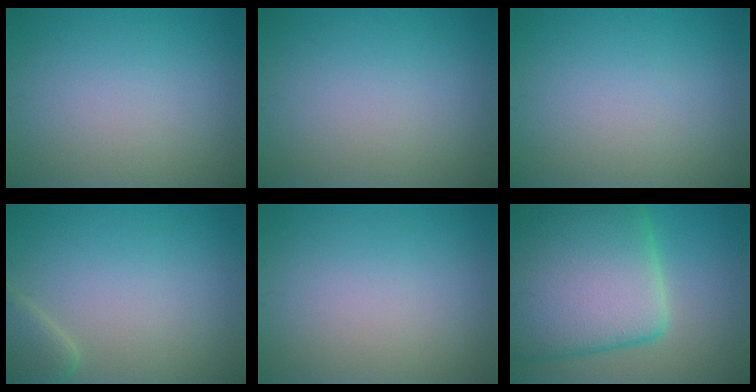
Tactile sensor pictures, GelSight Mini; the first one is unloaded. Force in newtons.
{"total": 0.0}
{"total": 0.0}
{"total": 2.6, "press": 2.6, "slide": 0.2}
{"total": 0.0}
{"total": 15.9, "press": 15.9, "slide": 0.8}